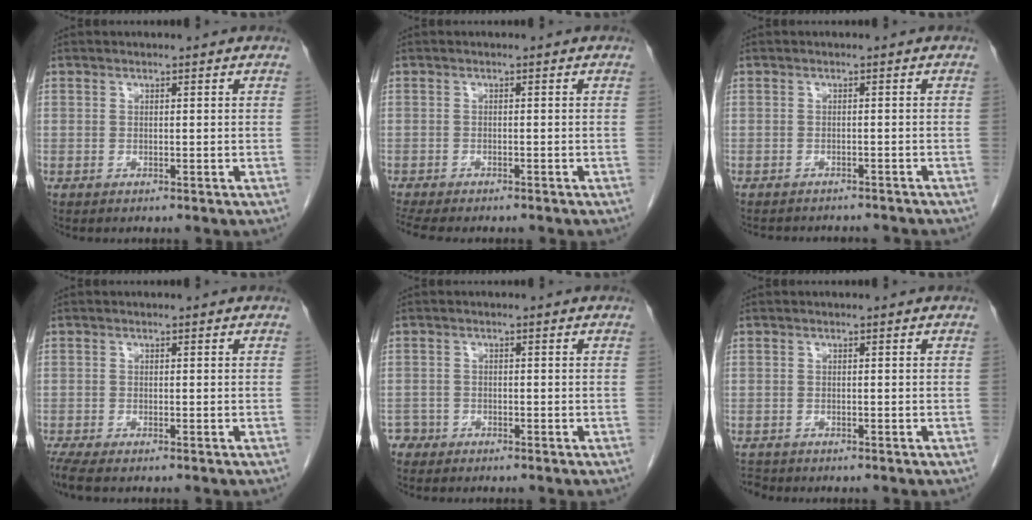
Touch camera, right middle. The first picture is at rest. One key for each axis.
{"total": 7.8, "fx": -6.6, "fy": 2.0, "fz": 3.6, "tx": -0.056, "ty": -0.003, "tz": -0.096}
{"total": 8.6, "fx": -7.9, "fy": 2.3, "fz": 2.5, "tx": -0.035, "ty": 0.000, "tz": -0.090}
{"total": 2.6, "fx": -2.1, "fy": 0.2, "fz": 1.4, "tx": -0.030, "ty": -0.008, "tz": -0.040}
{"total": 1.4, "fx": -1.0, "fy": 0.7, "fz": -0.4, "tx": 0.006, "ty": 0.004, "tz": -0.019}
{"total": 1.2, "fx": -1.2, "fy": 0.2, "fz": -0.2, "tx": 0.001, "ty": -0.006, "tz": -0.021}